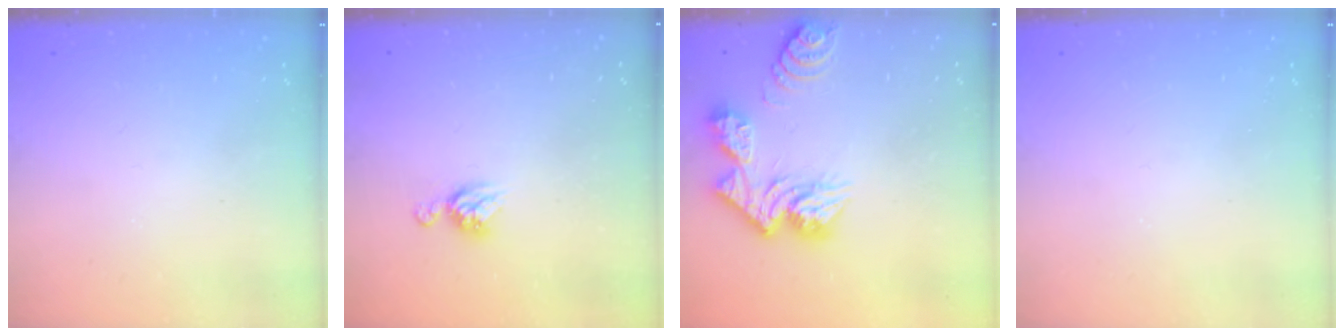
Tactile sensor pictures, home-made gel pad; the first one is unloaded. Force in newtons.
{"total": 6.7, "press": 6.7, "slide": 0.5}
{"total": 13.0, "press": 12.9, "slide": 1.2}
{"total": 0.0}